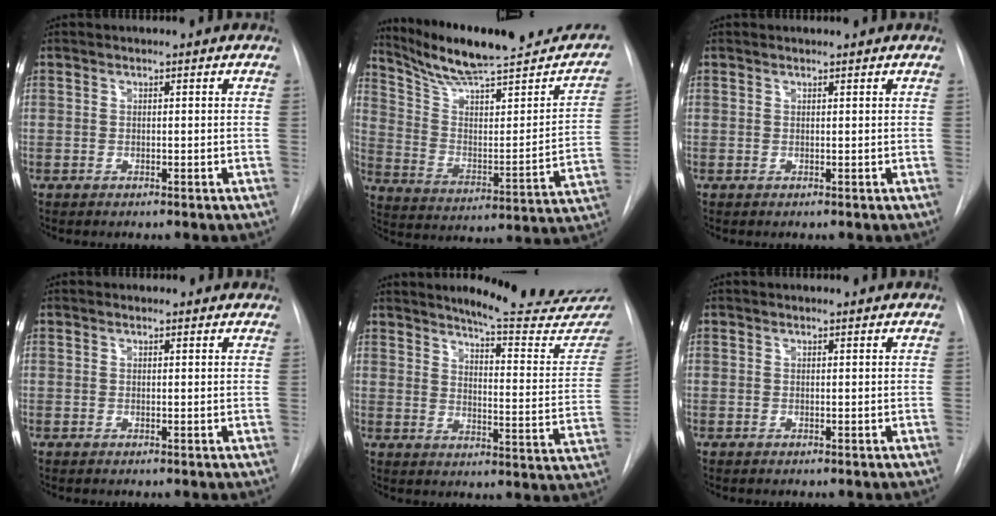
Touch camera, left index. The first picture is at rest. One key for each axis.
{"total": 23.3, "fx": 20.1, "fy": 3.7, "fz": 11.2, "tx": -0.164, "ty": -0.039, "tz": 0.291}
{"total": 0.0}
{"total": 1.4, "fx": 1.1, "fy": 0.8, "fz": 0.2, "tx": -0.002, "ty": 0.003, "tz": 0.004}
{"total": 19.7, "fx": 18.3, "fy": 0.7, "fz": 7.3, "tx": -0.090, "ty": -0.115, "tz": 0.214}
{"total": 0.7, "fx": 0.6, "fy": 0.2, "fz": 0.2, "tx": -0.010, "ty": 0.006, "tz": 0.004}